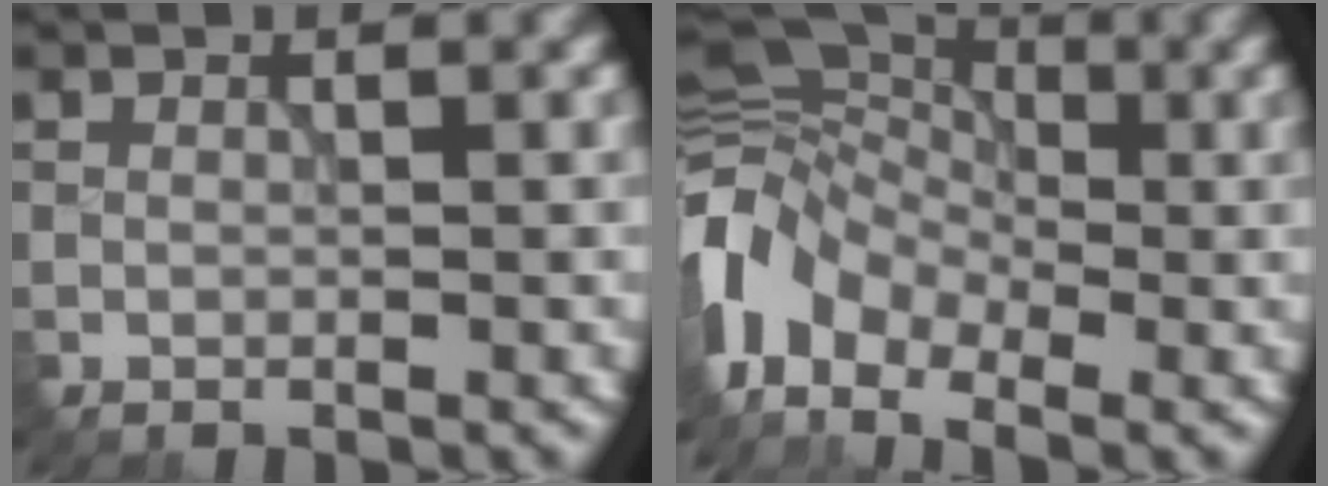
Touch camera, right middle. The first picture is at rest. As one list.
[{"total": 8.3, "force": [-3.4, 5.3, 5.3], "torque": [-0.102, -0.005, -0.085]}]